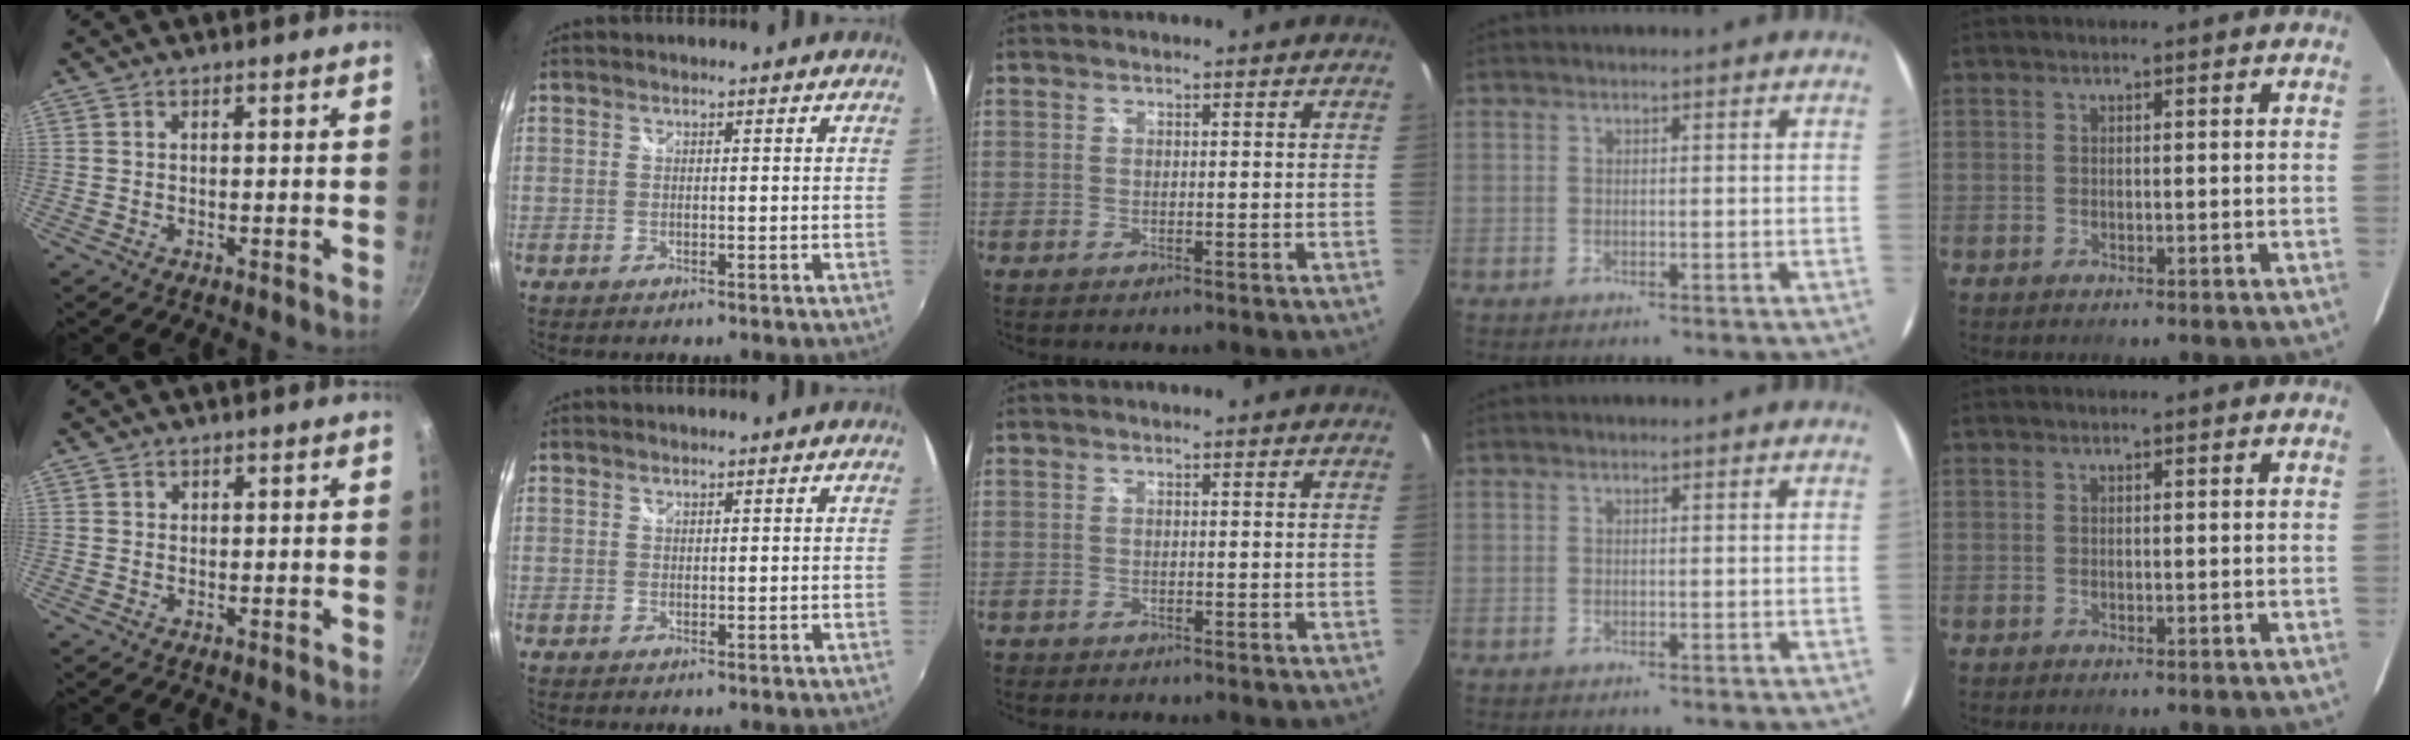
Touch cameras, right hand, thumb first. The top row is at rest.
{"thumb": {"total": 0.5, "force": [0.3, 0.4, 0.0], "torque": [0.005, 0.000, 0.003]}, "middle": {"total": 0.8, "force": [-0.6, 0.5, 0.0], "torque": [-0.005, -0.001, -0.011]}}